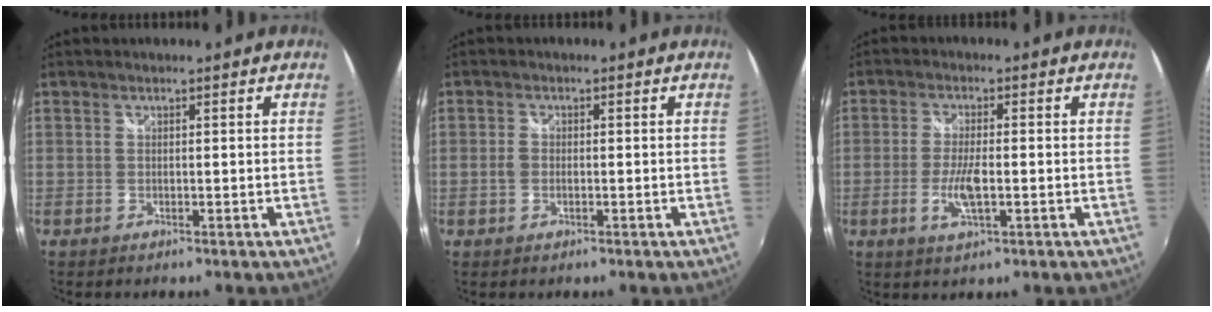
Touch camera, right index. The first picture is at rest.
{"total": 1.6, "force": [-0.3, 1.2, 1.0], "torque": [-0.023, -0.001, -0.006]}
{"total": 5.5, "force": [-1.4, 1.5, 5.1], "torque": [-0.106, -0.009, -0.025]}